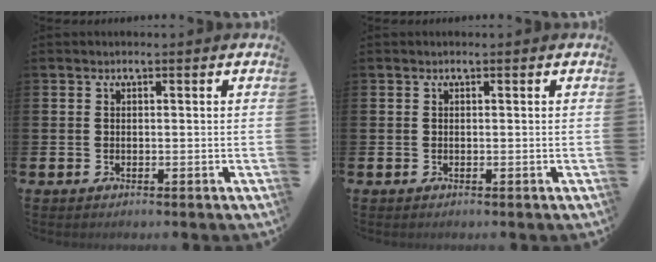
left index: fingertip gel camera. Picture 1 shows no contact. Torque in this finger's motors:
{"motor_torque": [-0.01, 0.01, 0.00, 0.00]}